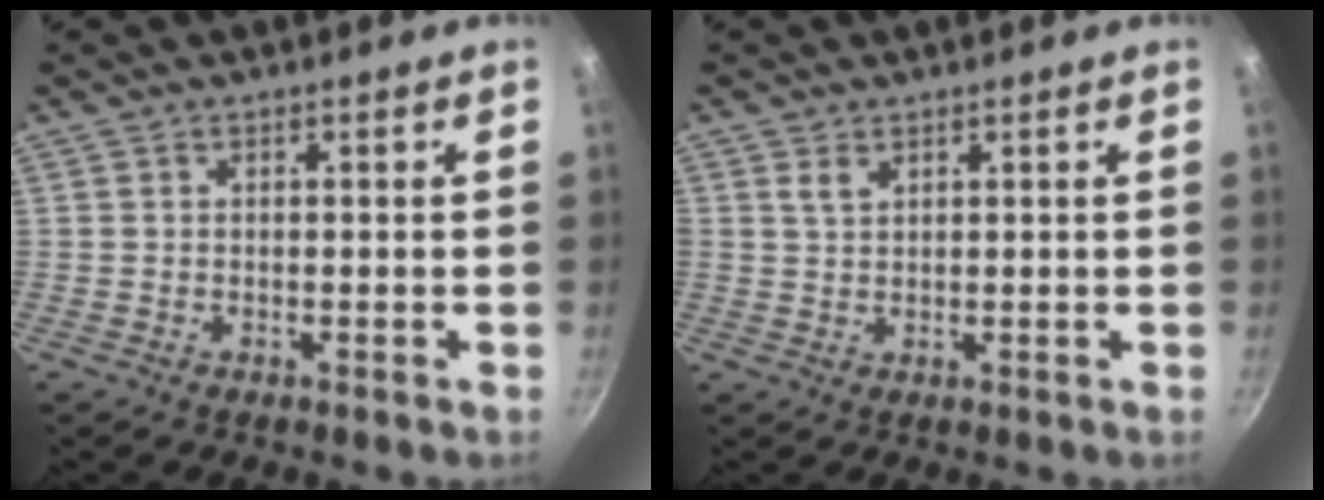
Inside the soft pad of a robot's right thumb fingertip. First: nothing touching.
{"total": 2.1, "force": [1.1, 1.3, 1.2], "torque": [-0.019, -0.004, 0.022]}